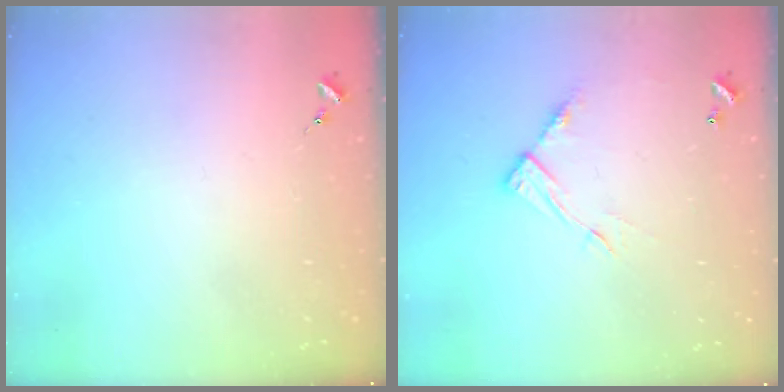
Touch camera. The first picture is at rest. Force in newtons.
{"total": 10.0, "press": 10.0, "slide": 0.5}